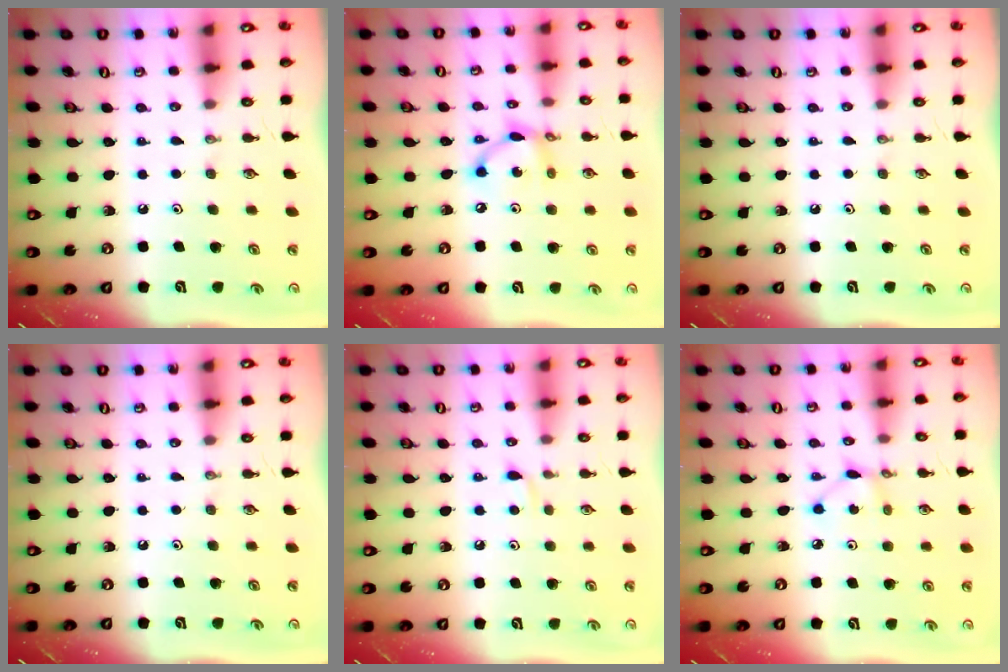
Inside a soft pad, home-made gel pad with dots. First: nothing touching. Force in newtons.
{"total": 9.3, "press": 9.3, "slide": 0.5}
{"total": 0.0}
{"total": 0.0}
{"total": 4.4, "press": 4.3, "slide": 0.6}
{"total": 2.9, "press": 2.9, "slide": 0.1}